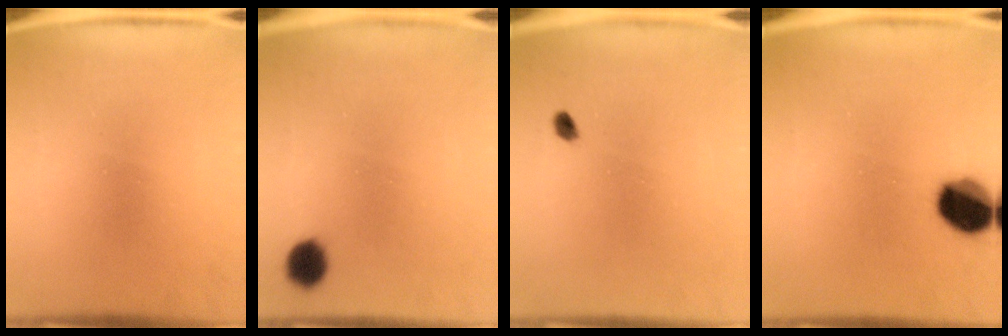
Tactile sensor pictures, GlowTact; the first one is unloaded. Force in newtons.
{"total": 5.3}
{"total": 2.0}
{"total": 12.1}